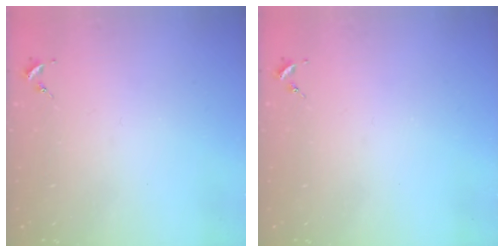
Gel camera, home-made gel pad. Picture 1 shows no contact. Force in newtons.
{"total": 0.0}